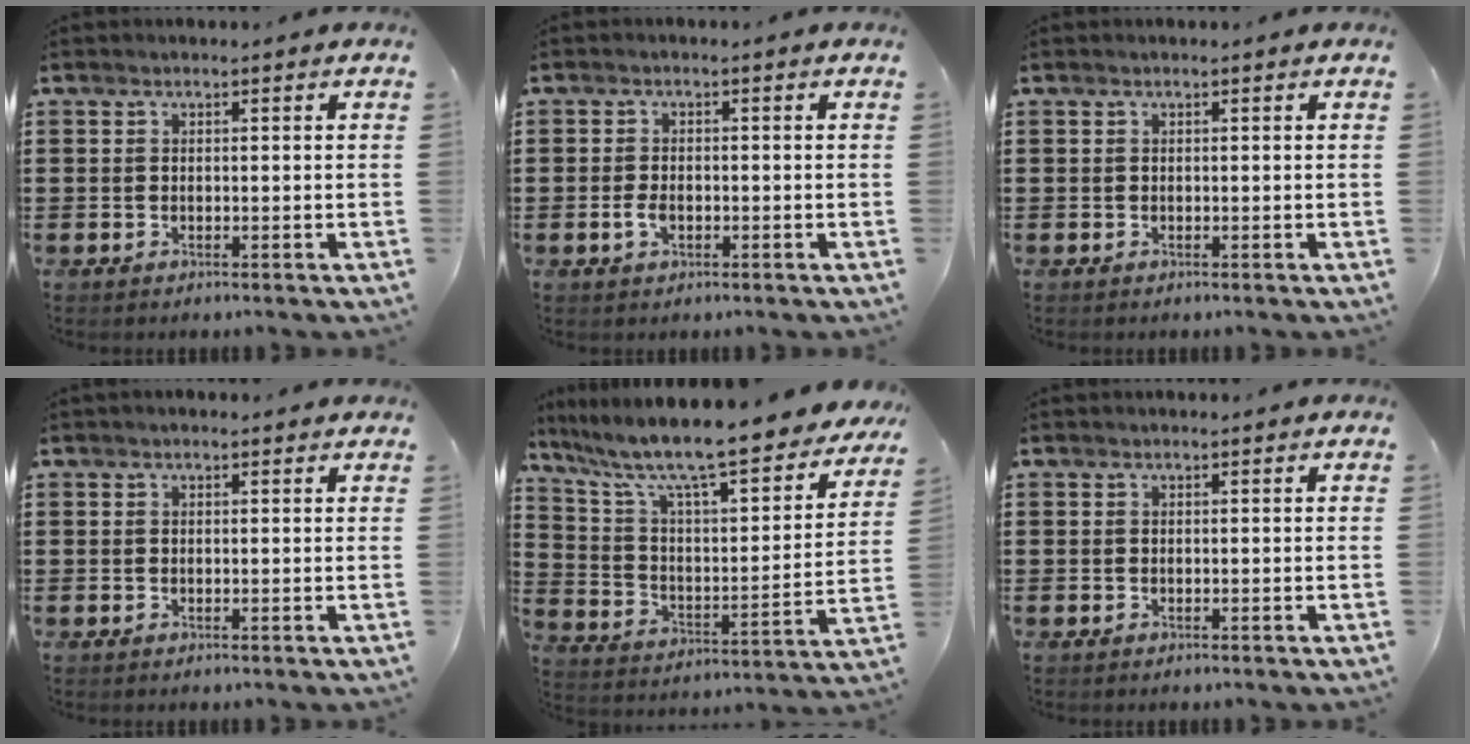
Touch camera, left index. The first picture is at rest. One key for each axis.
{"total": 2.3, "fx": -0.6, "fy": 1.2, "fz": 1.8, "tx": -0.043, "ty": -0.002, "tz": -0.013}
{"total": 0.0}
{"total": 0.7, "fx": 0.6, "fy": 0.3, "fz": 0.4, "tx": -0.008, "ty": 0.003, "tz": 0.011}
{"total": 10.4, "fx": 8.8, "fy": 0.8, "fz": 5.6, "tx": -0.145, "ty": -0.066, "tz": 0.143}
{"total": 0.0}